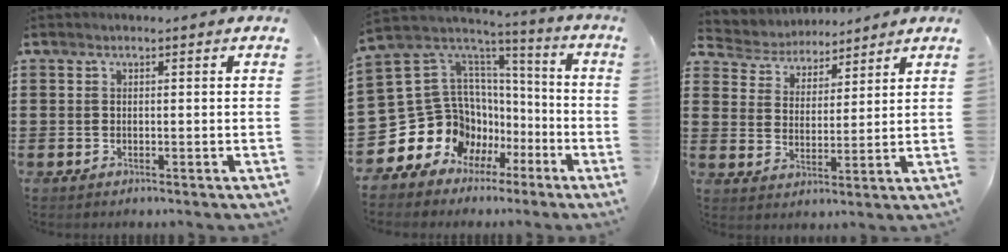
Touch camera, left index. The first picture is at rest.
{"total": 13.4, "force": [-4.3, 12.1, 3.7], "torque": [-0.128, -0.032, -0.047]}
{"total": 4.3, "force": [4.0, 1.3, -0.5], "torque": [-0.019, -0.024, 0.069]}